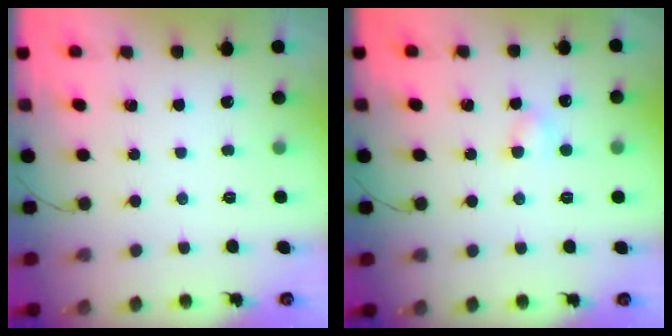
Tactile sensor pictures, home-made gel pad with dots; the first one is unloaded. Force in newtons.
{"total": 3.2, "press": 3.1, "slide": 1.0}